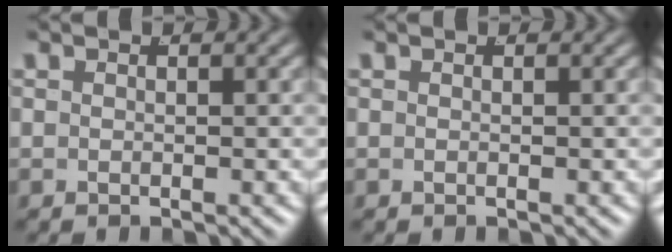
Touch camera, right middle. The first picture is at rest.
{"total": 0.0}